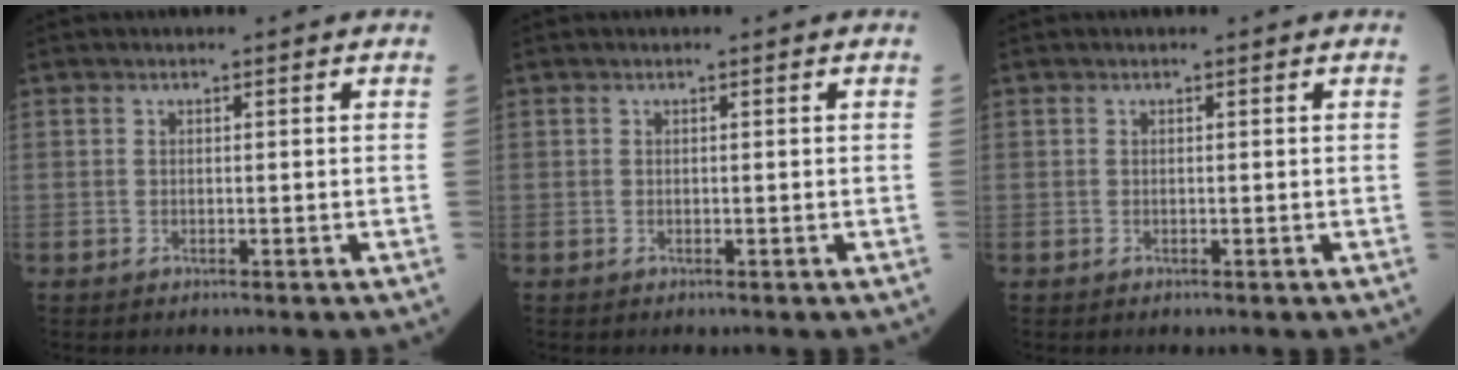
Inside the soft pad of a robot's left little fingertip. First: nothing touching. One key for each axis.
{"total": 0.0}
{"total": 0.0}